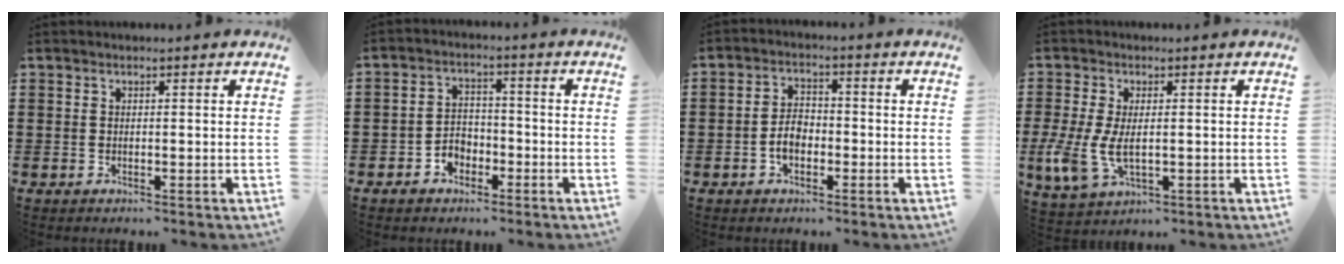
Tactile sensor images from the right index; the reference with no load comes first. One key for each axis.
{"total": 3.6, "fx": -2.2, "fy": 2.5, "fz": 1.2, "tx": -0.028, "ty": 0.010, "tz": -0.044}
{"total": 3.9, "fx": -1.3, "fy": 2.3, "fz": 2.9, "tx": -0.068, "ty": 0.001, "tz": -0.029}
{"total": 7.1, "fx": -0.7, "fy": 3.8, "fz": 6.0, "tx": -0.139, "ty": -0.006, "tz": -0.013}